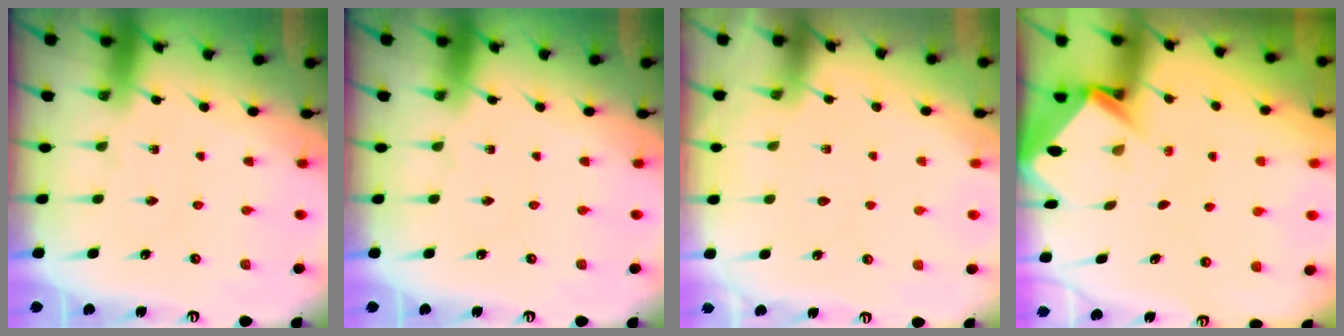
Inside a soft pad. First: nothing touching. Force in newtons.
{"total": 0.0}
{"total": 1.0, "press": 1.0, "slide": 0.0}
{"total": 3.5, "press": 3.5, "slide": 0.2}